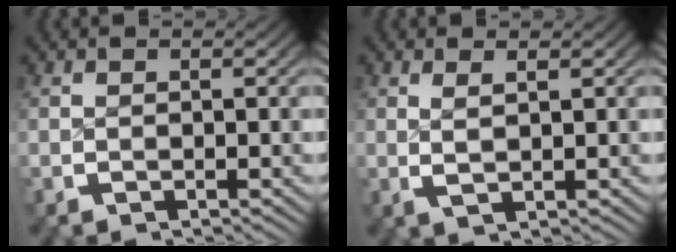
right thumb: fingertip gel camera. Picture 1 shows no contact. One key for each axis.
{"total": 1.4, "fx": 0.7, "fy": 0.2, "fz": 1.2, "tx": -0.026, "ty": -0.008, "tz": 0.021}